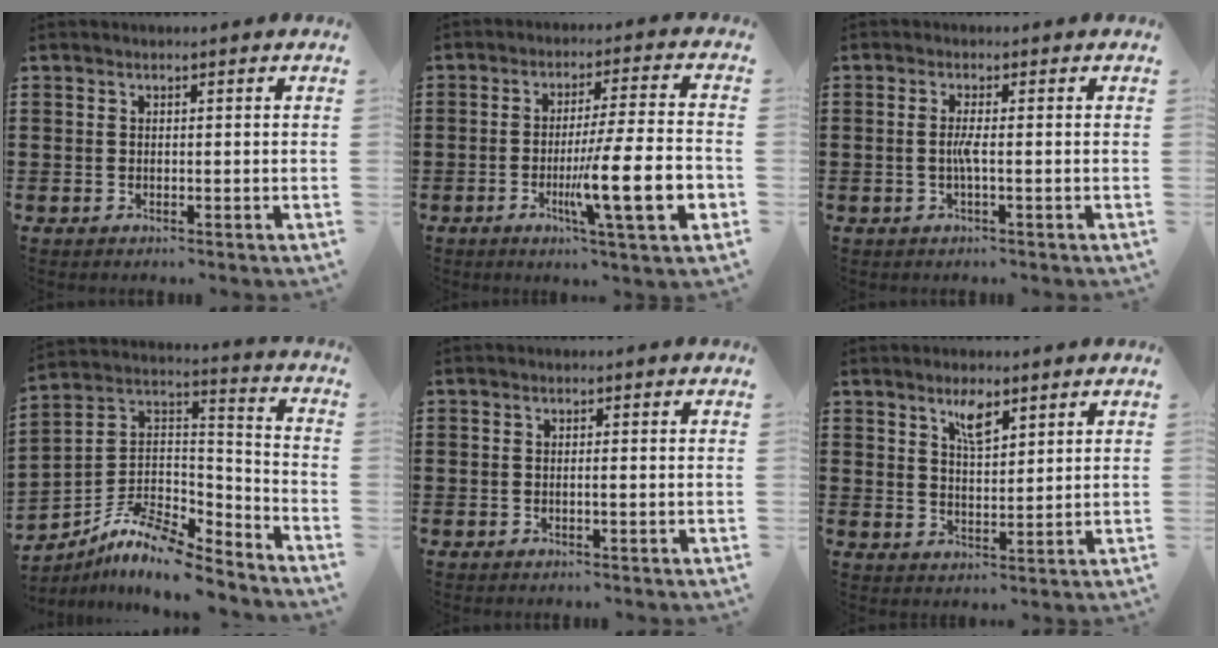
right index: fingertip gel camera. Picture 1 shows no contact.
{"total": 13.7, "force": [-3.8, 1.6, 13.0], "torque": [-0.217, -0.017, -0.067]}
{"total": 2.3, "force": [-0.4, -0.2, 2.2], "torque": [-0.051, -0.007, -0.013]}
{"total": 9.7, "force": [-8.2, 2.6, 4.5], "torque": [-0.096, 0.011, -0.165]}
{"total": 0.6, "force": [-0.2, -0.1, 0.5], "torque": [-0.009, -0.003, -0.003]}
{"total": 4.2, "force": [2.8, 1.3, 2.8], "torque": [-0.047, -0.002, 0.047]}